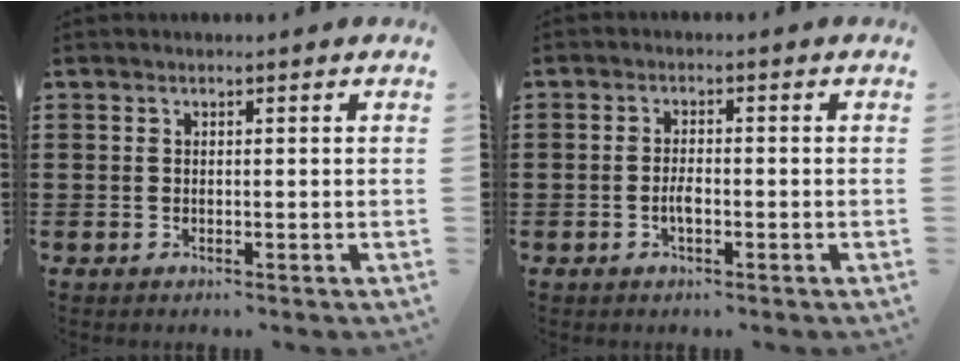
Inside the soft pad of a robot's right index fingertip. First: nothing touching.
{"total": 2.2, "force": [-0.8, 0.8, 1.9], "torque": [-0.043, -0.002, -0.017]}